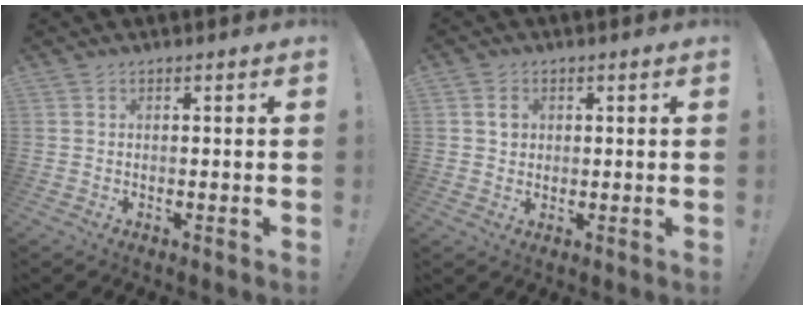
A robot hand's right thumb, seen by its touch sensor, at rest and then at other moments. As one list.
[{"total": 2.7, "force": [0.7, 2.3, 1.2], "torque": [-0.005, -0.002, 0.009]}]